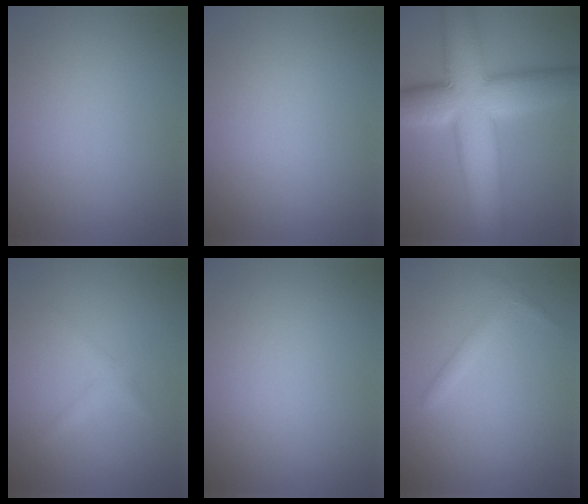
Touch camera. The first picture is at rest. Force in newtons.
{"total": 0.0}
{"total": 13.1, "press": 13.1, "slide": 0.5}
{"total": 1.3, "press": 1.3, "slide": 0.0}
{"total": 0.0}
{"total": 1.1, "press": 1.1, "slide": 0.1}